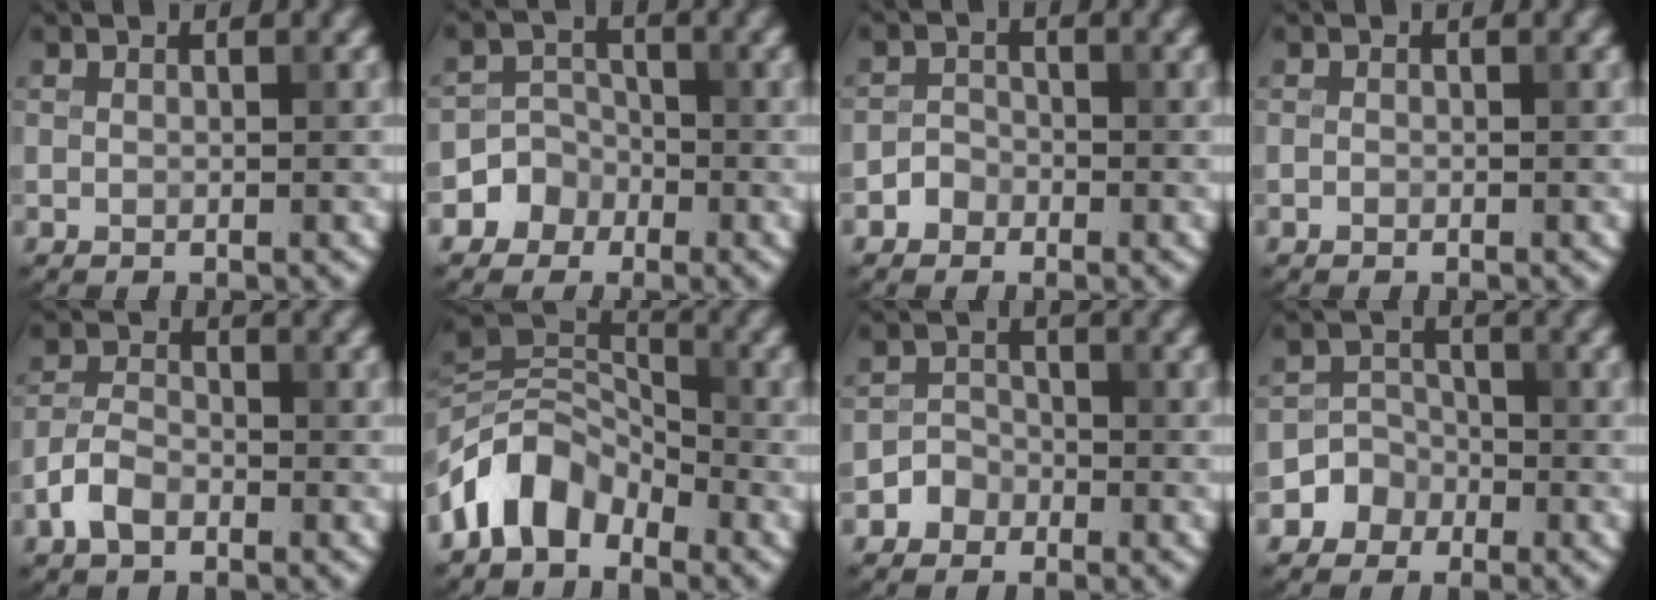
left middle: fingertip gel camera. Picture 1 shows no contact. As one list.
[{"total": 3.3, "force": [-1.7, 2.8, 0.2], "torque": [0.033, 0.009, -0.043]}, {"total": 1.3, "force": [-0.8, 1.1, 0.1], "torque": [0.006, 0.006, -0.015]}, {"total": 0.0}, {"total": 2.7, "force": [-1.6, 1.5, 1.6], "torque": [-0.030, 0.006, -0.039]}, {"total": 5.9, "force": [-3.5, 3.6, 2.9], "torque": [-0.042, 0.007, -0.082]}, {"total": 1.7, "force": [-1.0, 1.3, 0.1], "torque": [0.010, 0.009, -0.021]}, {"total": 2.9, "force": [-1.5, 2.5, 0.2], "torque": [0.029, 0.009, -0.038]}]